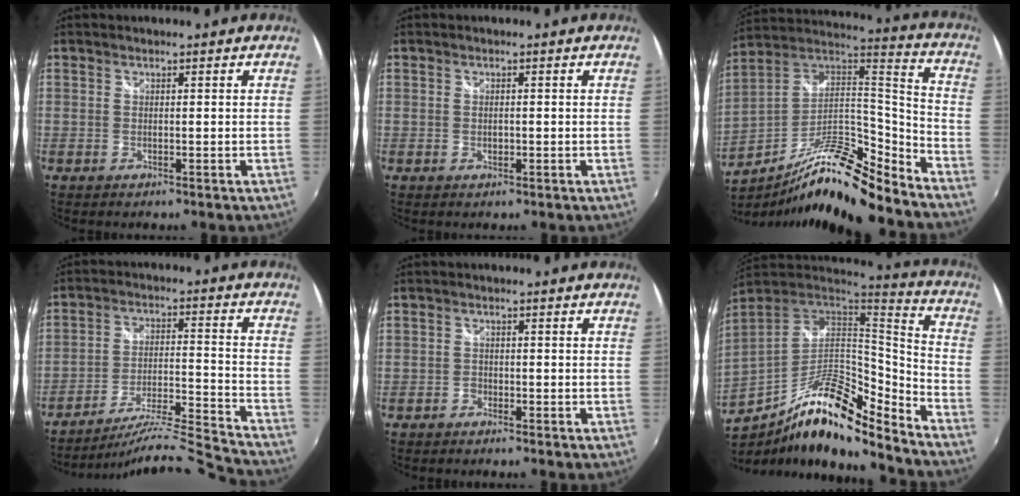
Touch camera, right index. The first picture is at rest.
{"total": 1.1, "force": [-0.2, 0.8, 0.8], "torque": [-0.014, -0.001, -0.003]}
{"total": 19.4, "force": [-13.9, 4.0, 12.9], "torque": [-0.223, -0.003, -0.256]}
{"total": 15.5, "force": [-14.9, -3.0, 3.0], "torque": [-0.060, -0.008, -0.245]}
{"total": 1.3, "force": [-1.1, 0.6, 0.1], "torque": [-0.006, -0.001, -0.023]}
{"total": 19.4, "force": [-12.5, 5.2, 13.9], "torque": [-0.257, -0.012, -0.229]}